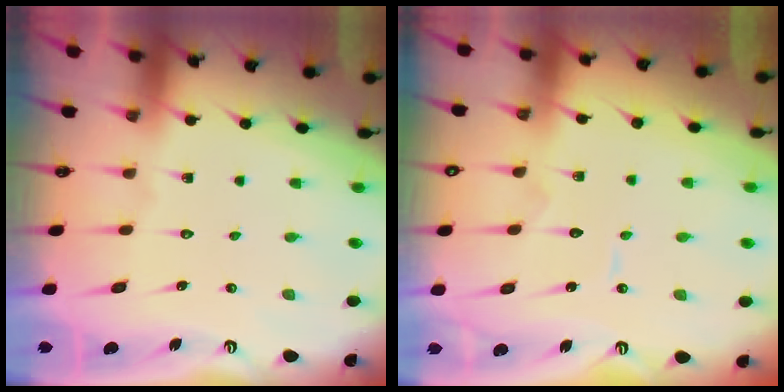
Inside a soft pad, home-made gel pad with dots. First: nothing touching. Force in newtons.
{"total": 5.6, "press": 5.6, "slide": 0.2}